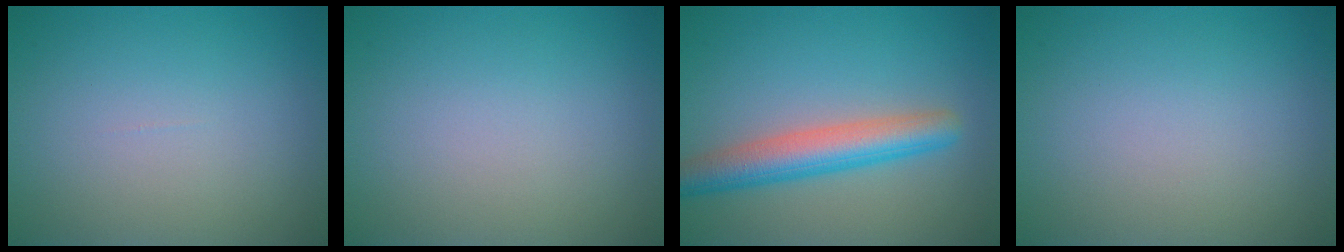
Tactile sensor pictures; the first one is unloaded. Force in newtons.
{"total": 0.0}
{"total": 5.1, "press": 5.1, "slide": 0.1}
{"total": 0.0}